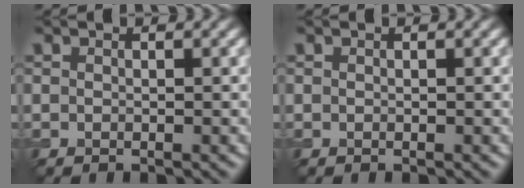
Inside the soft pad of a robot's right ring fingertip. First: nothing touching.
{"total": 0.0}